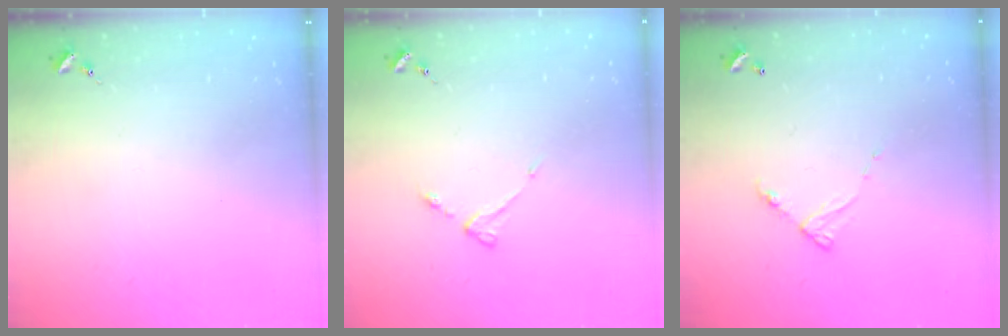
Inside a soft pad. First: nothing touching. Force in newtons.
{"total": 4.7, "press": 4.7, "slide": 0.7}
{"total": 6.1, "press": 6.1, "slide": 0.5}